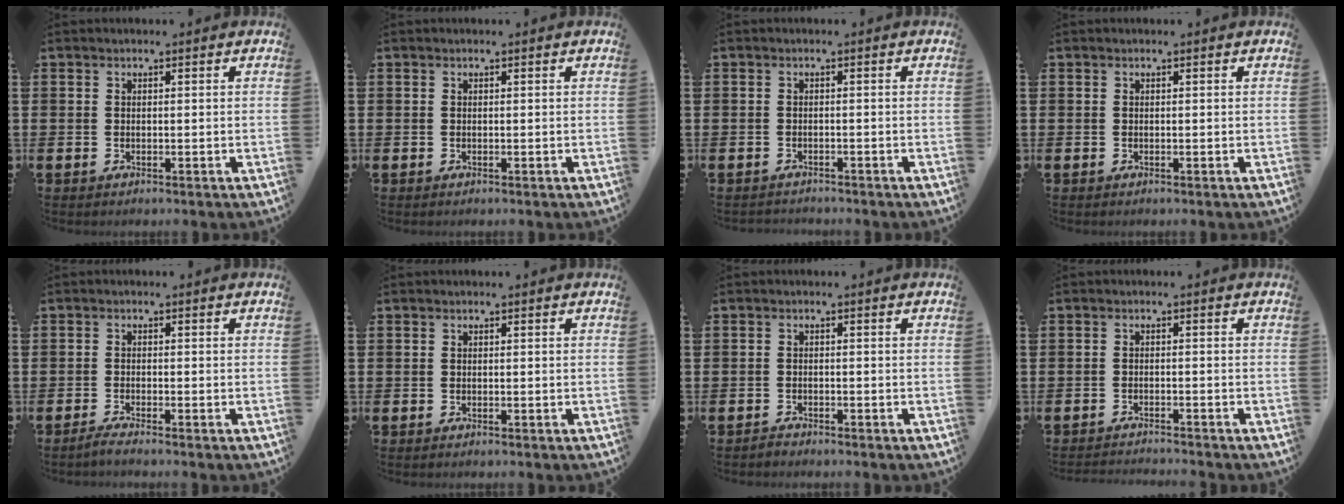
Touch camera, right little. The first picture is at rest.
{"total": 0.0}
{"total": 0.8, "force": [-0.8, 0.0, -0.1], "torque": [-0.001, 0.001, -0.017]}
{"total": 0.0}
{"total": 1.3, "force": [-1.0, 0.0, 0.8], "torque": [-0.013, -0.003, -0.019]}
{"total": 0.0}
{"total": 0.9, "force": [-0.9, 0.1, 0.0], "torque": [-0.002, 0.000, -0.019]}
{"total": 1.3, "force": [-1.3, -0.2, 0.0], "torque": [-0.001, 0.002, -0.027]}